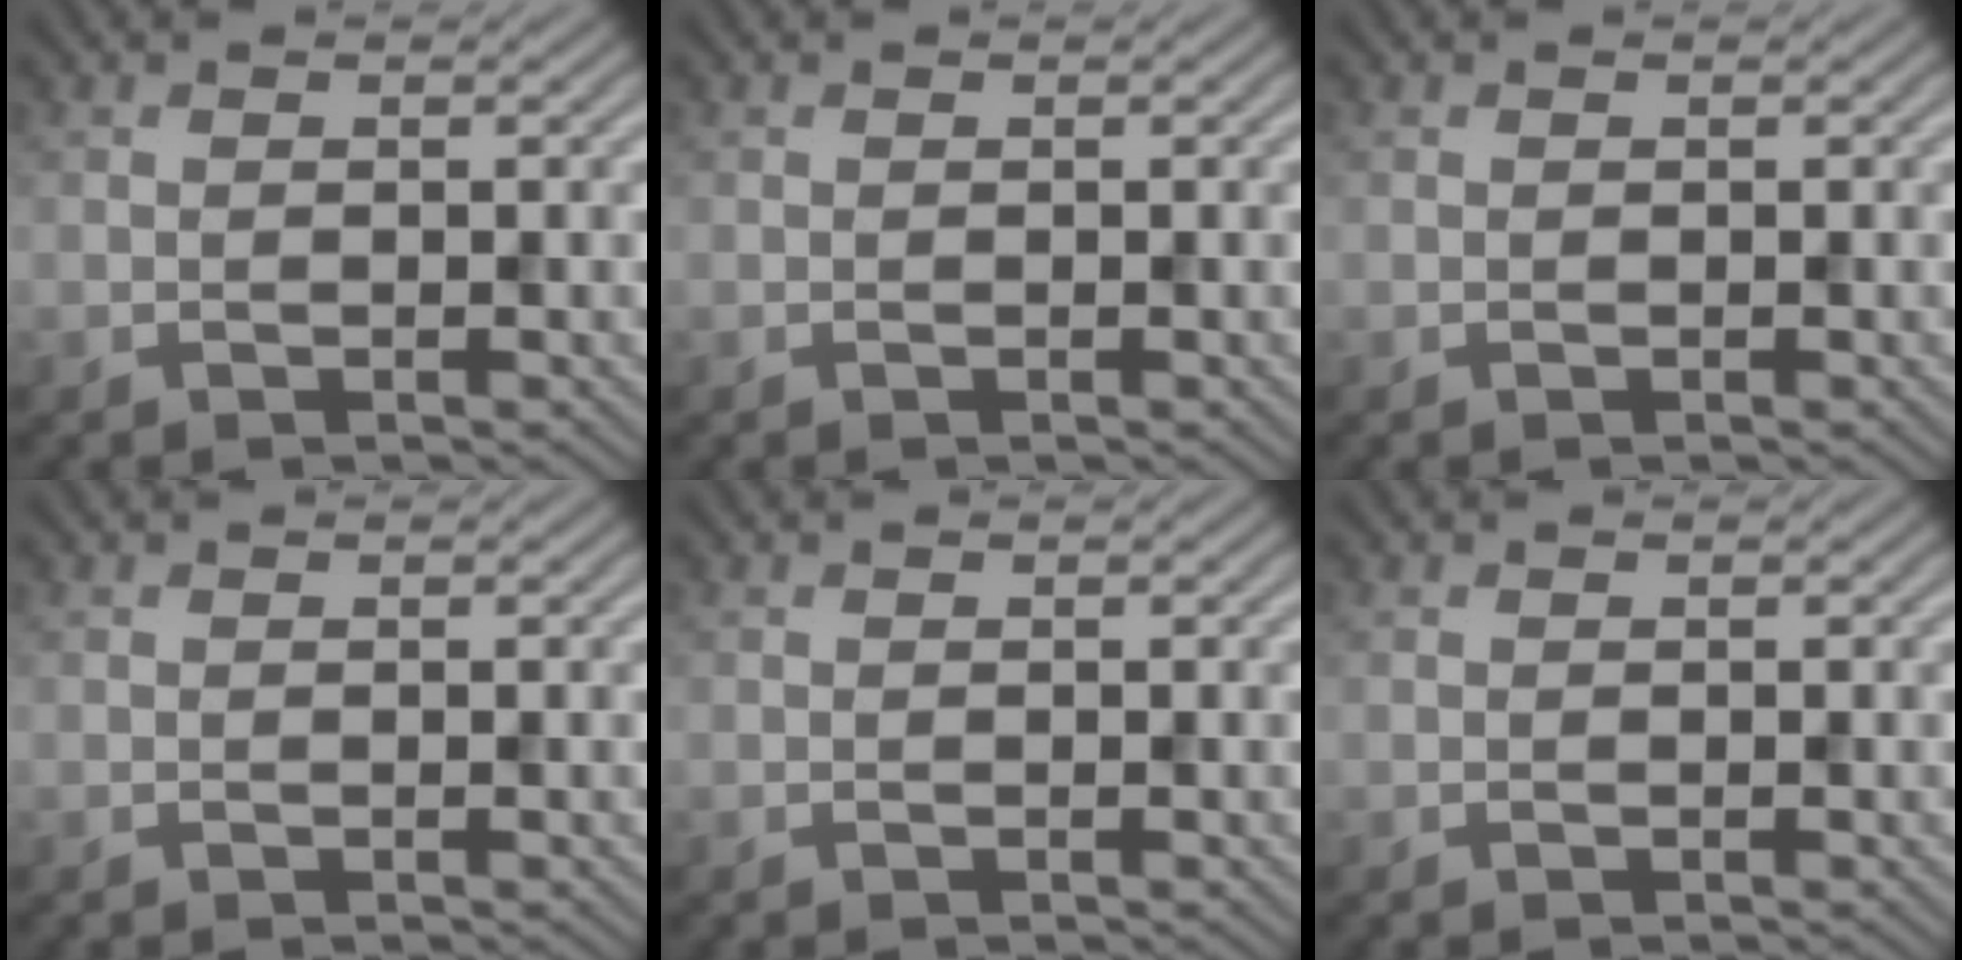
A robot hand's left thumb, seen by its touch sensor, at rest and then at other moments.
{"total": 0.0}
{"total": 0.0}
{"total": 0.0}
{"total": 0.0}
{"total": 0.0}